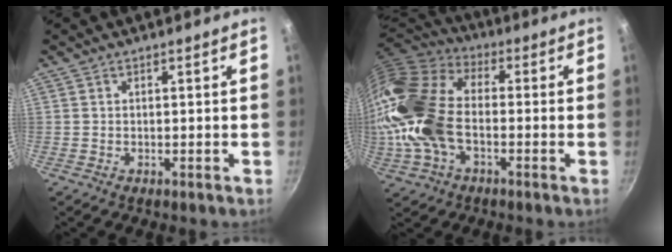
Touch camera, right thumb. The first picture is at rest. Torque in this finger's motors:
{"motor_torque": [1.54, 2.68, 2.49, -0.28, 0.72]}